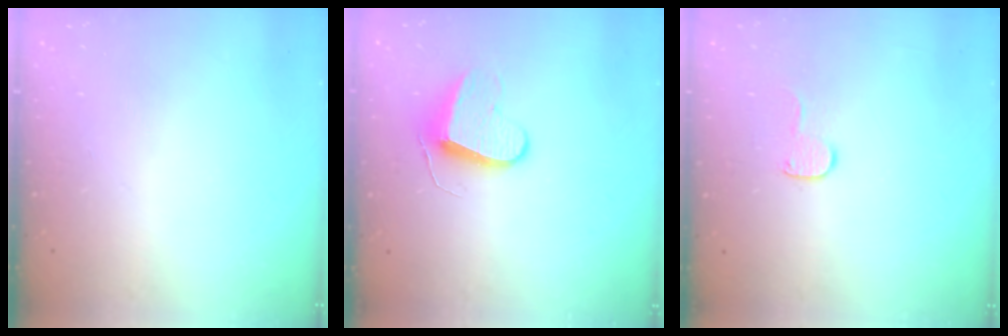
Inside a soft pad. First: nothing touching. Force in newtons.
{"total": 9.4, "press": 9.3, "slide": 0.9}
{"total": 5.6, "press": 5.5, "slide": 0.5}